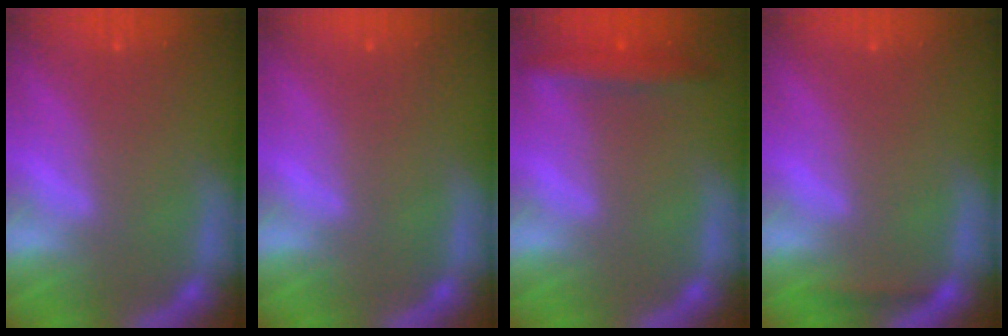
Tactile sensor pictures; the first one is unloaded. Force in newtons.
{"total": 0.0}
{"total": 2.9}
{"total": 0.9}